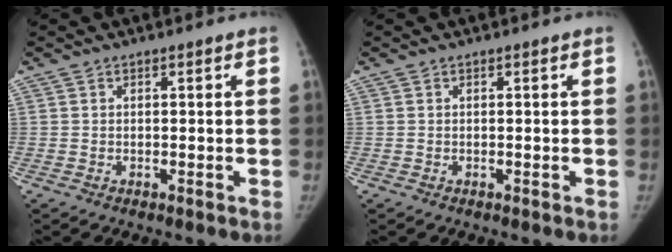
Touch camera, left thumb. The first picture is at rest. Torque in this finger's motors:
{"motor_torque": [-0.29, -0.29, 0.21, -0.12, 0.00]}